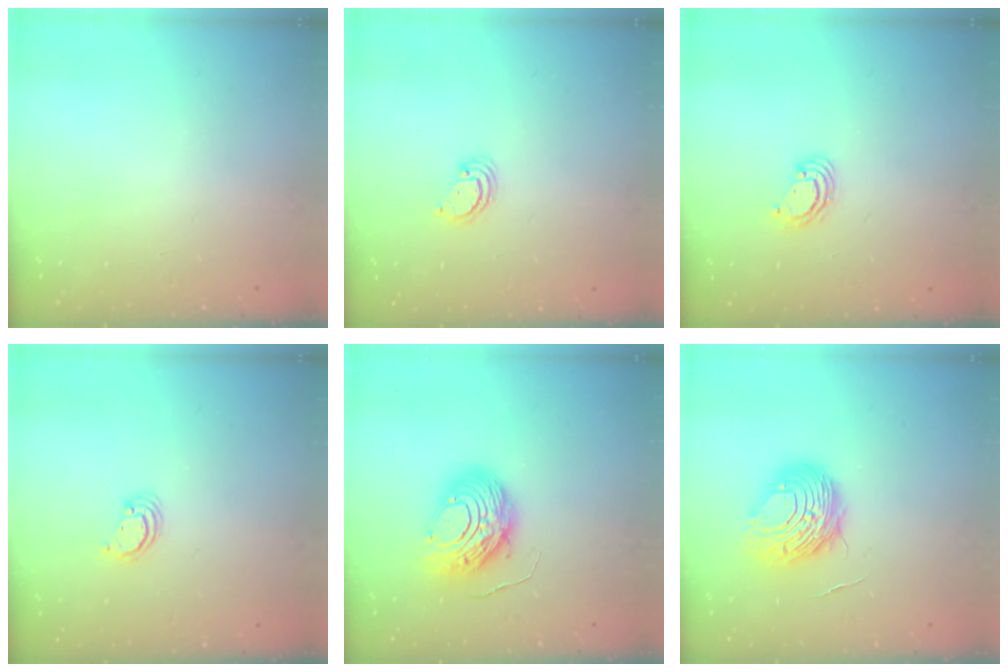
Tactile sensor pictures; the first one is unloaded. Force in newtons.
{"total": 2.3, "press": 2.3, "slide": 0.1}
{"total": 3.8, "press": 3.8, "slide": 0.1}
{"total": 2.6, "press": 2.6, "slide": 0.2}
{"total": 11.1, "press": 11.0, "slide": 1.0}
{"total": 9.5, "press": 9.5, "slide": 1.0}